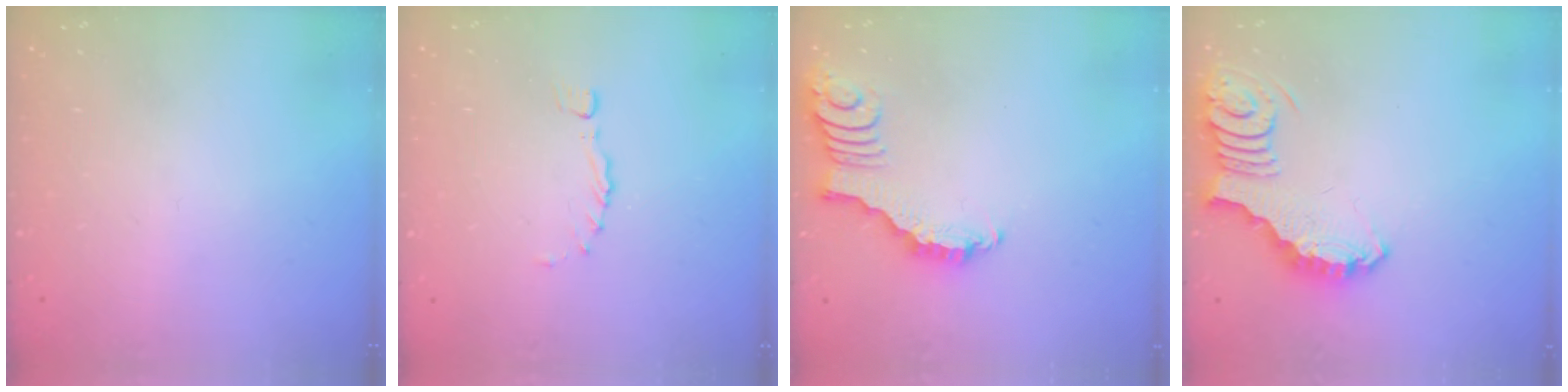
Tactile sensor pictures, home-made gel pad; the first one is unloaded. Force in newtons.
{"total": 0.0}
{"total": 2.9, "press": 2.9, "slide": 0.4}
{"total": 3.9, "press": 3.9, "slide": 0.6}